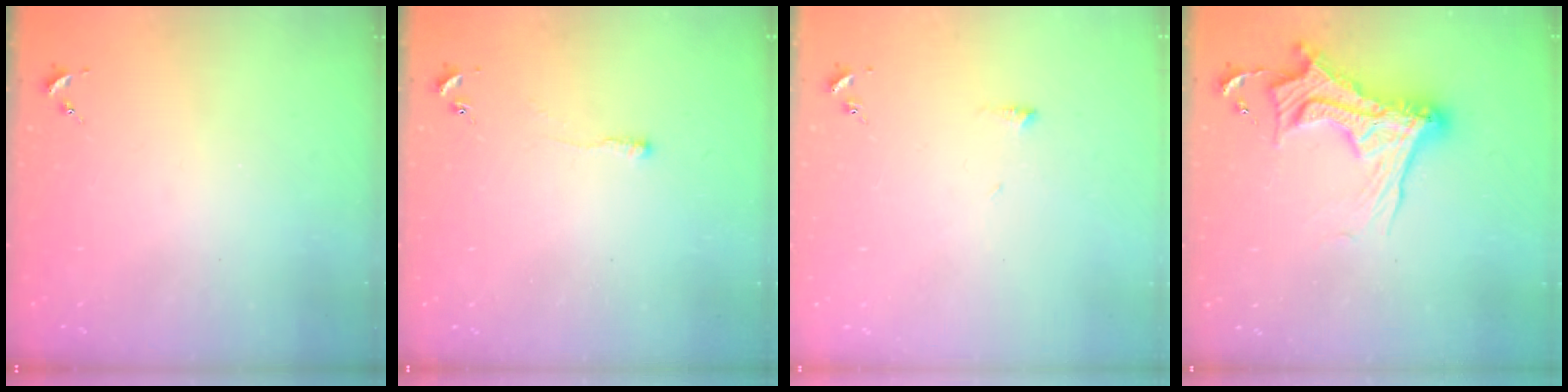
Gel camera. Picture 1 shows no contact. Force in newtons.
{"total": 2.5, "press": 2.5, "slide": 0.5}
{"total": 4.6, "press": 4.6, "slide": 0.7}
{"total": 17.6, "press": 17.5, "slide": 0.9}